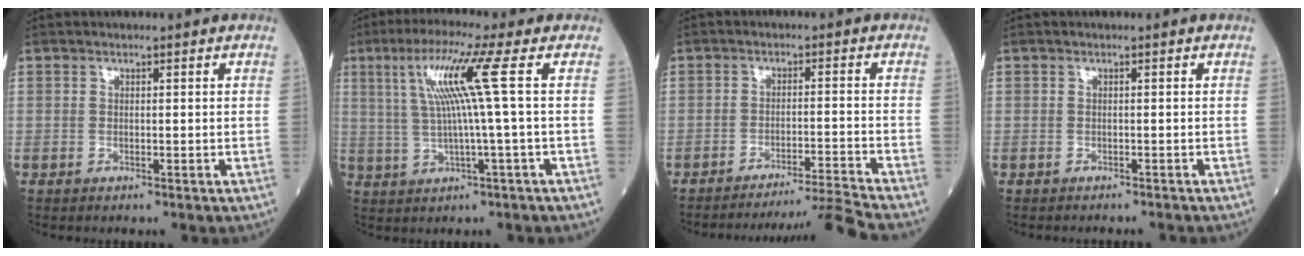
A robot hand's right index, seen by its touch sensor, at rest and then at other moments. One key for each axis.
{"total": 8.7, "fx": 2.2, "fy": -1.9, "fz": 8.3, "tx": -0.155, "ty": 0.017, "tz": 0.047}
{"total": 9.8, "fx": -8.6, "fy": -4.7, "fz": 0.5, "tx": -0.002, "ty": -0.008, "tz": -0.132}
{"total": 3.1, "fx": -2.8, "fy": 1.1, "fz": 0.5, "tx": -0.003, "ty": -0.002, "tz": -0.037}